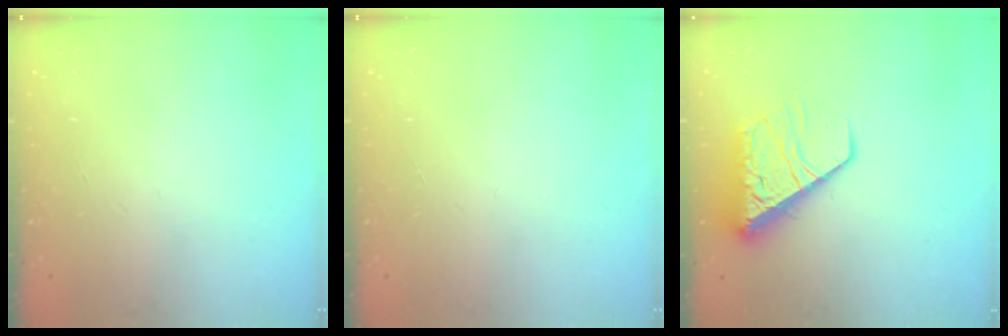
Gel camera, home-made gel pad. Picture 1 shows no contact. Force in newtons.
{"total": 0.0}
{"total": 12.0, "press": 11.9, "slide": 1.4}